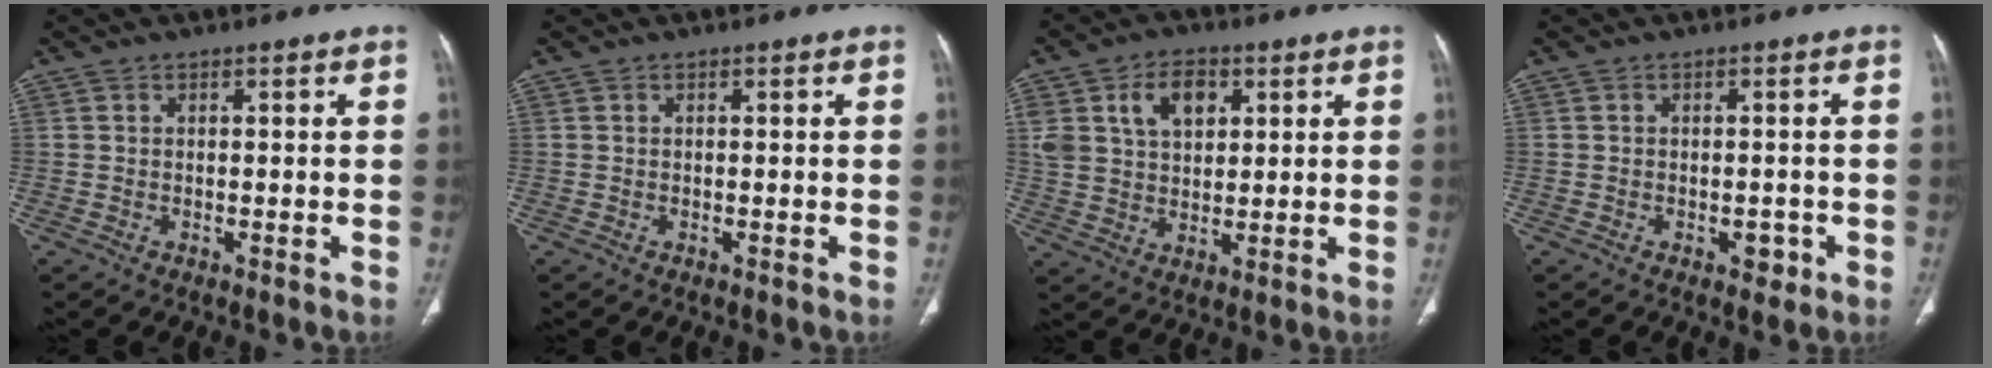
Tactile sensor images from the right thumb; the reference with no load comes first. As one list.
[{"total": 0.0}, {"total": 10.5, "force": [4.0, 7.1, 6.7], "torque": [-0.099, -0.004, 0.078]}, {"total": 2.3, "force": [-0.9, 1.5, 1.5], "torque": [-0.008, 0.003, -0.009]}]